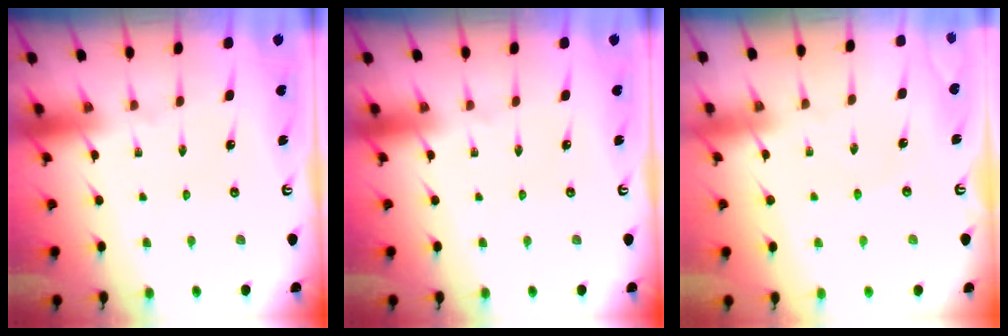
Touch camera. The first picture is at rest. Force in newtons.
{"total": 0.0}
{"total": 1.7, "press": 1.7, "slide": 0.3}